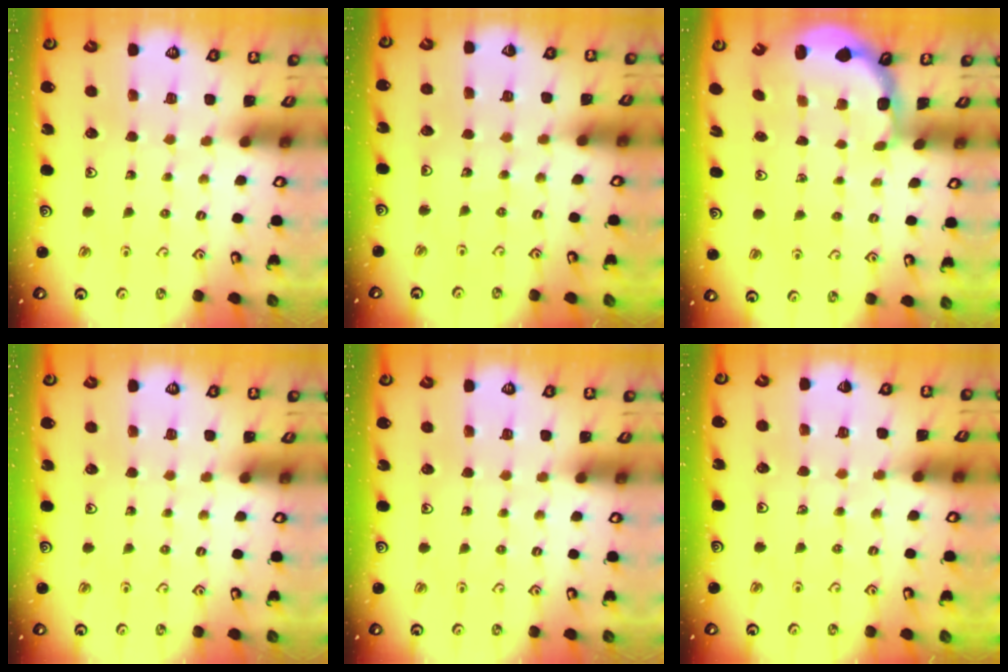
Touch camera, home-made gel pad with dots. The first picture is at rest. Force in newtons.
{"total": 2.7, "press": 2.7, "slide": 0.3}
{"total": 2.5, "press": 1.9, "slide": 1.6}
{"total": 0.0}
{"total": 0.0}
{"total": 5.1, "press": 5.0, "slide": 0.8}